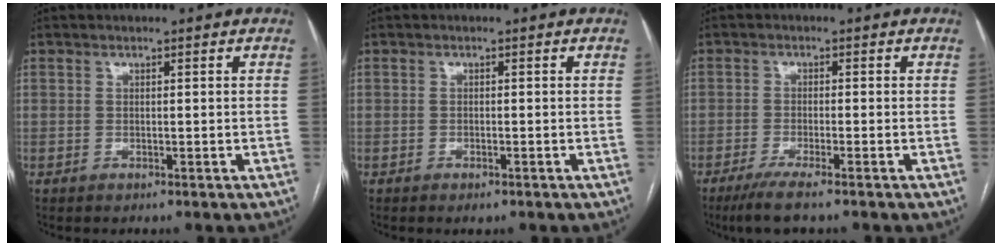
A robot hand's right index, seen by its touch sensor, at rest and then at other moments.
{"total": 1.3, "force": [-0.9, 0.4, 0.8], "torque": [-0.013, -0.001, -0.008]}
{"total": 5.6, "force": [-4.1, -0.1, 3.9], "torque": [-0.067, -0.014, -0.070]}